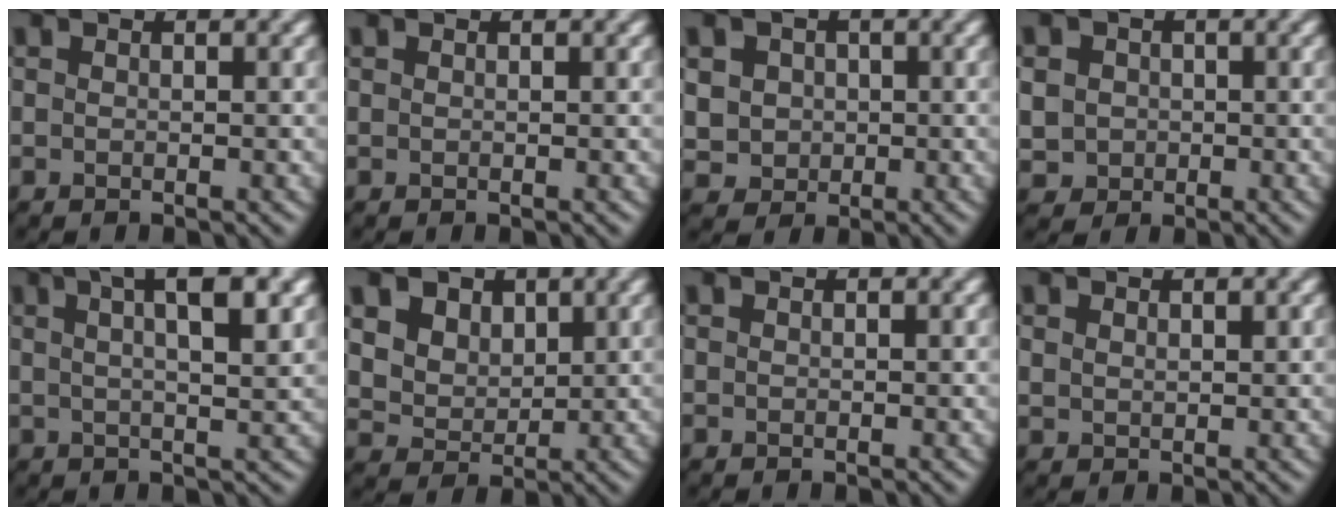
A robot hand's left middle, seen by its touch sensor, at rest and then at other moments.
{"total": 0.0}
{"total": 4.5, "force": [1.0, 4.0, 1.8], "torque": [-0.041, 0.016, 0.015]}
{"total": 4.0, "force": [0.4, 3.7, 1.4], "torque": [-0.033, 0.011, 0.004]}
{"total": 8.0, "force": [3.5, 2.5, 6.7], "torque": [-0.065, 0.028, 0.028]}
{"total": 8.7, "force": [4.3, 6.6, 3.8], "torque": [-0.099, 0.020, 0.066]}
{"total": 0.0}
{"total": 1.4, "force": [0.8, 0.8, 0.8], "torque": [-0.015, -0.002, 0.019]}